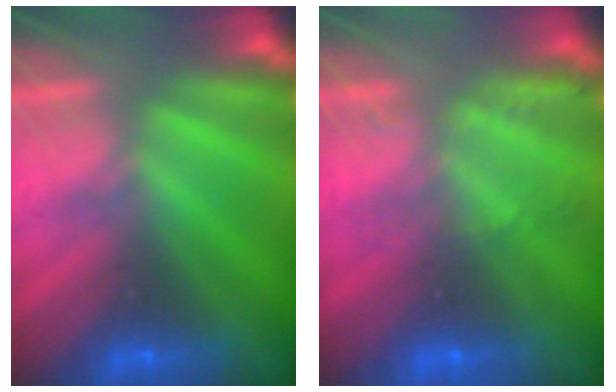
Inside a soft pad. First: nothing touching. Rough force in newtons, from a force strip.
{"total": 2.2}